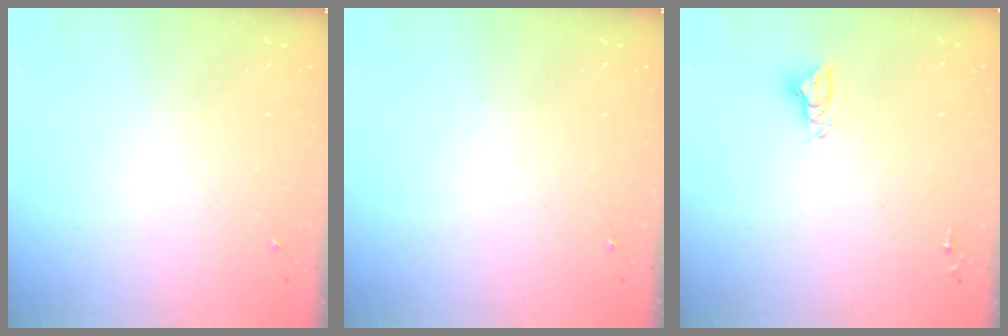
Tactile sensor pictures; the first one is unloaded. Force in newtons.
{"total": 0.0}
{"total": 6.2, "press": 6.2, "slide": 0.3}